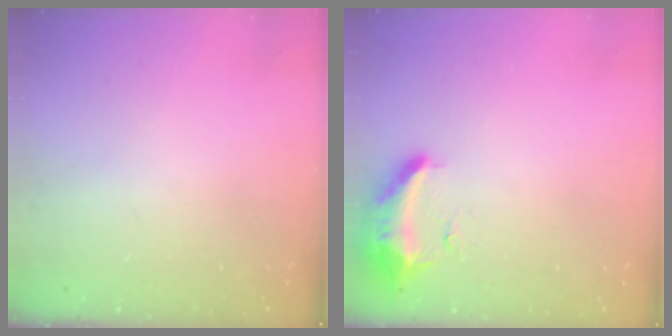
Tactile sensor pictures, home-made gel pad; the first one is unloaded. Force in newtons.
{"total": 9.5, "press": 9.4, "slide": 1.8}